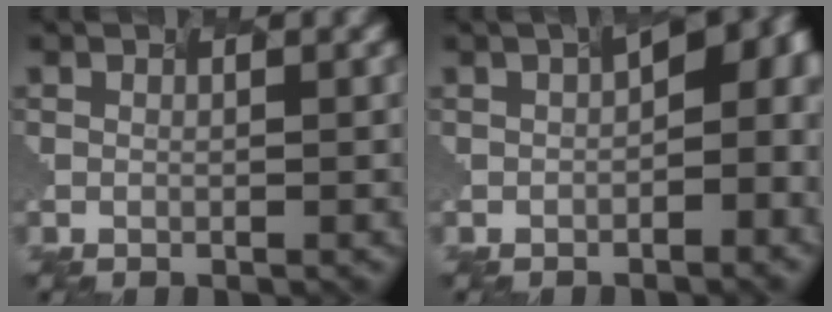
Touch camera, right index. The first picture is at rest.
{"total": 9.8, "force": [0.2, 4.3, 8.8], "torque": [-0.065, 0.045, 0.032]}